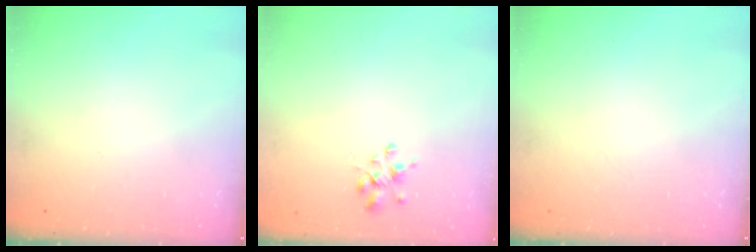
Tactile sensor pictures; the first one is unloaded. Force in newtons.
{"total": 2.5, "press": 2.5, "slide": 0.5}
{"total": 0.0}